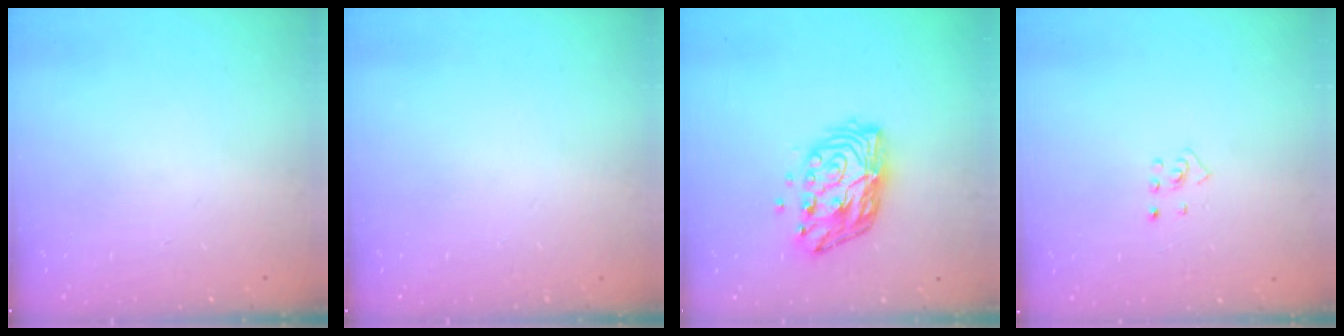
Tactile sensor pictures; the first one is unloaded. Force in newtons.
{"total": 0.0}
{"total": 11.7, "press": 11.7, "slide": 0.8}
{"total": 2.5, "press": 2.4, "slide": 0.8}